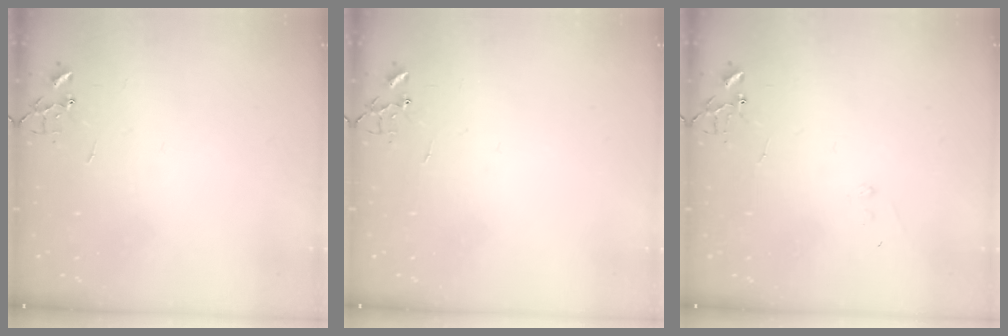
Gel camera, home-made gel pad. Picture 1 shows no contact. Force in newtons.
{"total": 0.0}
{"total": 7.1, "press": 7.1, "slide": 0.7}